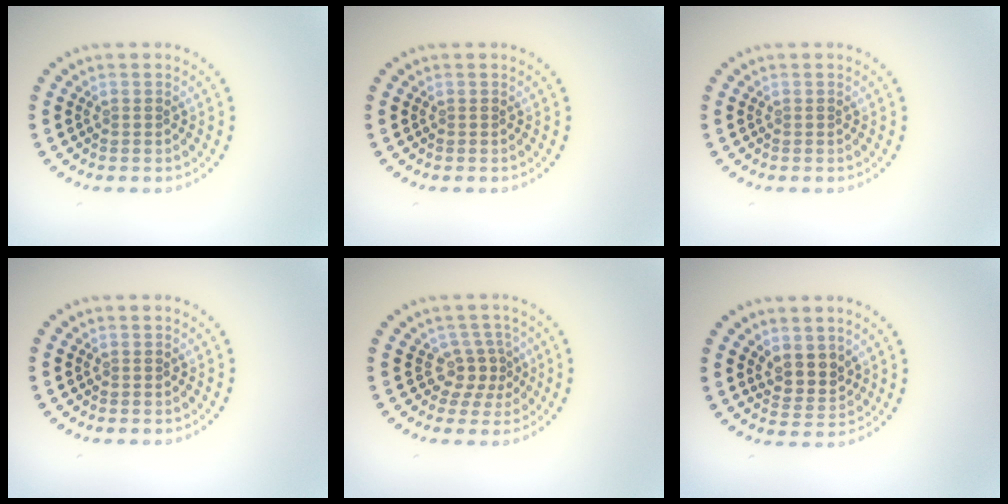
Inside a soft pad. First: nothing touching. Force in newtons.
{"total": 0.0}
{"total": 0.0}
{"total": 0.0}
{"total": 2.5, "press": 1.7, "slide": 1.8}
{"total": 2.5, "press": 2.1, "slide": 1.3}